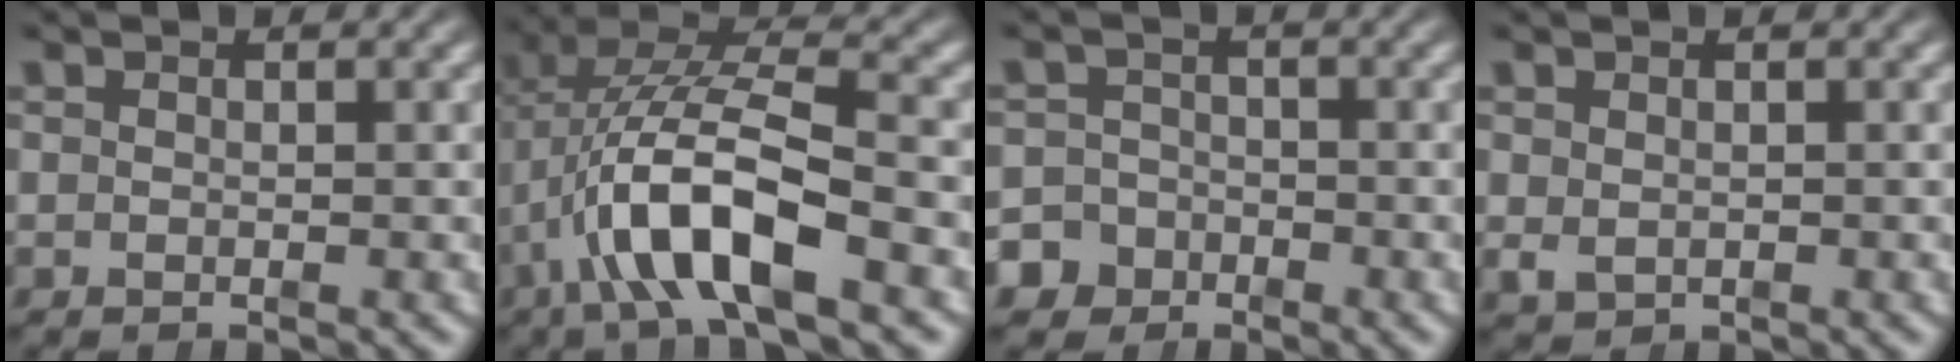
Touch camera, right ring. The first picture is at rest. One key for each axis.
{"total": 7.5, "fx": -0.3, "fy": 3.6, "fz": 6.6, "tx": -0.132, "ty": -0.021, "tz": 0.002}
{"total": 5.3, "fx": -3.2, "fy": 4.2, "fz": 0.7, "tx": -0.015, "ty": -0.024, "tz": -0.055}
{"total": 0.9, "fx": -0.2, "fy": 0.6, "fz": 0.7, "tx": -0.016, "ty": -0.013, "tz": 0.009}